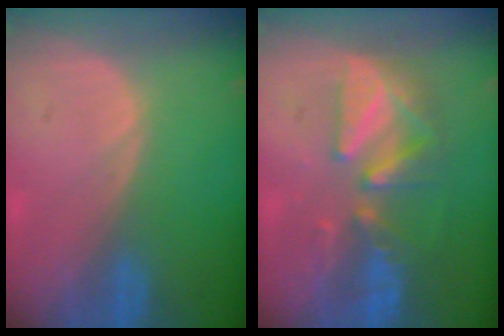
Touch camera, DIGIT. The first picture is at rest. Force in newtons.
{"total": 7.9, "press": 7.8, "slide": 1.4}